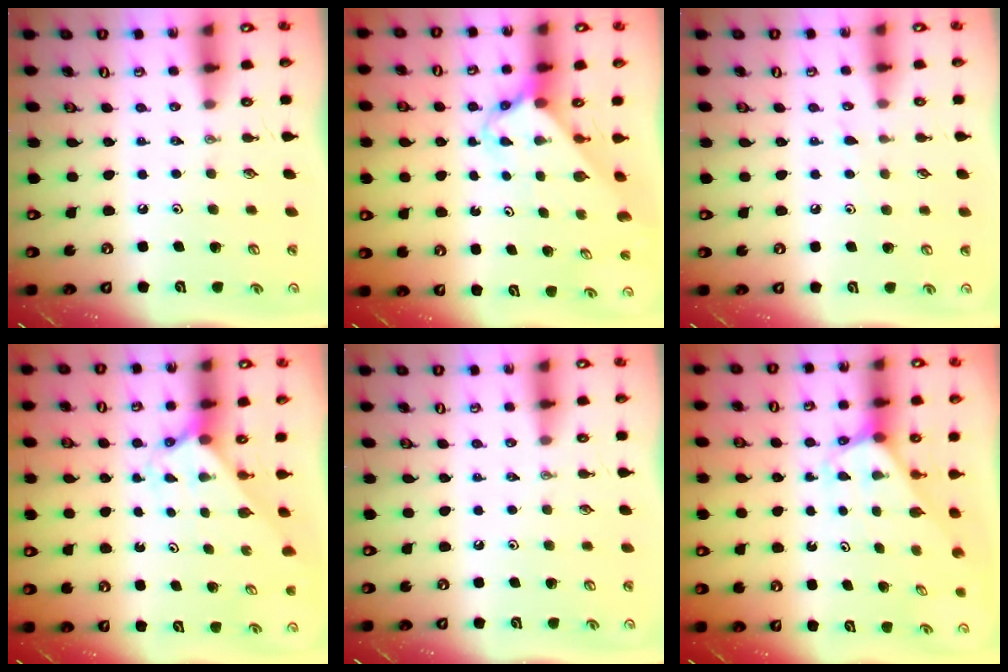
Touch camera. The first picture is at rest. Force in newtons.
{"total": 2.9, "press": 2.9, "slide": 0.2}
{"total": 3.8, "press": 3.8, "slide": 0.4}
{"total": 2.0, "press": 2.0, "slide": 0.1}
{"total": 0.0}
{"total": 2.4, "press": 2.4, "slide": 0.2}